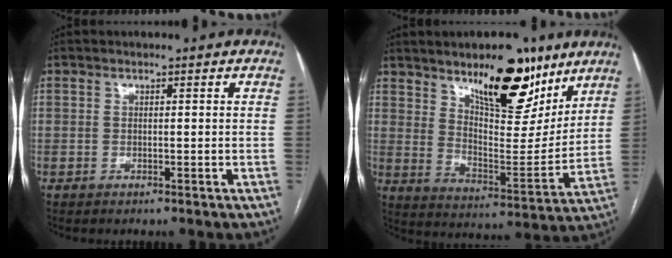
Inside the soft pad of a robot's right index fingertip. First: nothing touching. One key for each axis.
{"total": 16.5, "fx": 11.0, "fy": 5.4, "fz": 11.0, "tx": -0.156, "ty": -0.014, "tz": 0.181}